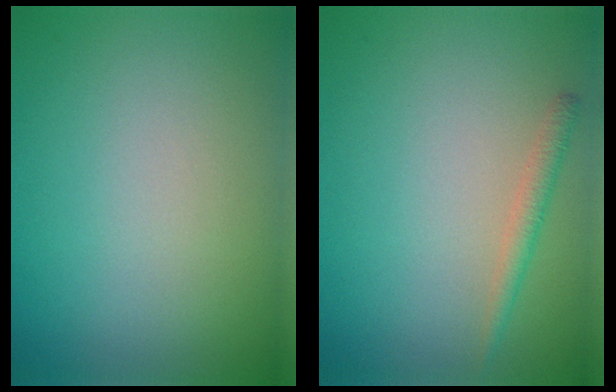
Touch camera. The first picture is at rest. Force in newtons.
{"total": 1.4, "press": 1.4, "slide": 0.1}